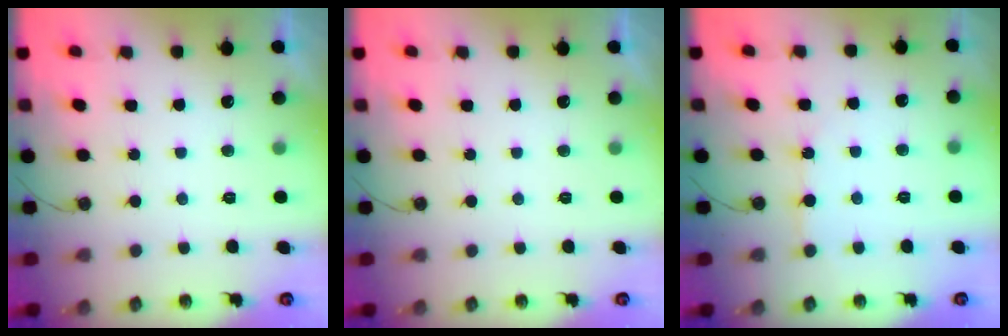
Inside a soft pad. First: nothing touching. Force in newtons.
{"total": 0.0}
{"total": 4.9, "press": 4.9, "slide": 0.7}